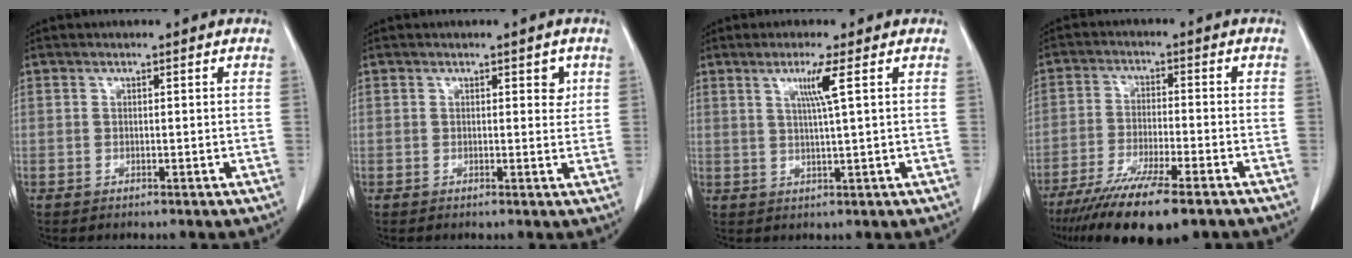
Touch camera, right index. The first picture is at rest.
{"total": 2.0, "force": [0.9, 1.0, 1.5], "torque": [-0.013, -0.004, 0.010]}
{"total": 4.0, "force": [1.5, -1.0, 3.5], "torque": [-0.069, -0.005, 0.029]}
{"total": 14.1, "force": [-10.3, 1.9, 9.5], "torque": [-0.163, -0.037, -0.168]}